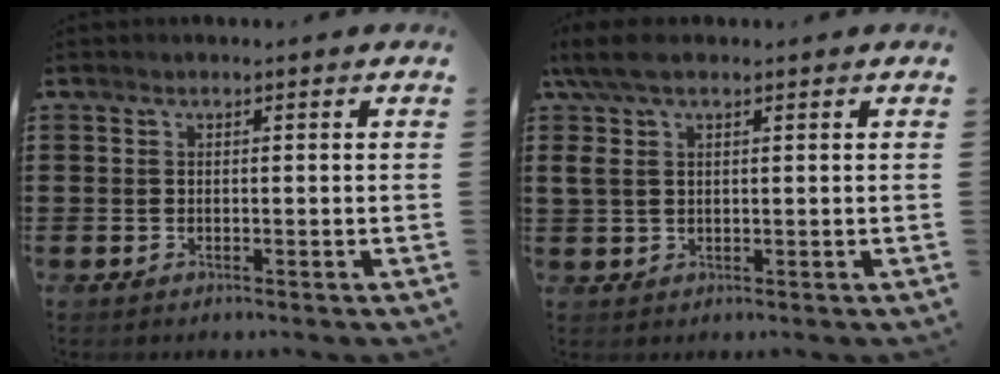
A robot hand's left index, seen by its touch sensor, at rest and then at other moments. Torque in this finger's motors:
{"motor_torque": [1.03, -1.11, 0.51, 0.18]}